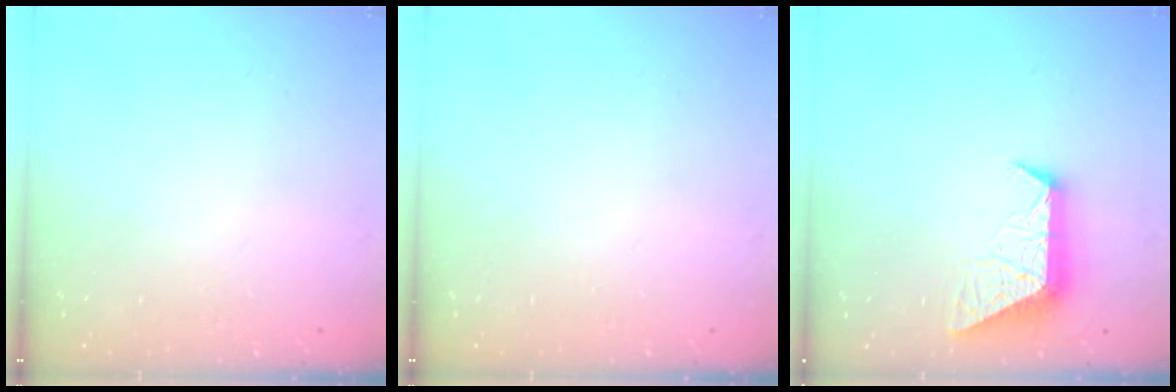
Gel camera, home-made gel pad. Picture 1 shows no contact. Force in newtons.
{"total": 0.0}
{"total": 10.9, "press": 10.9, "slide": 0.7}